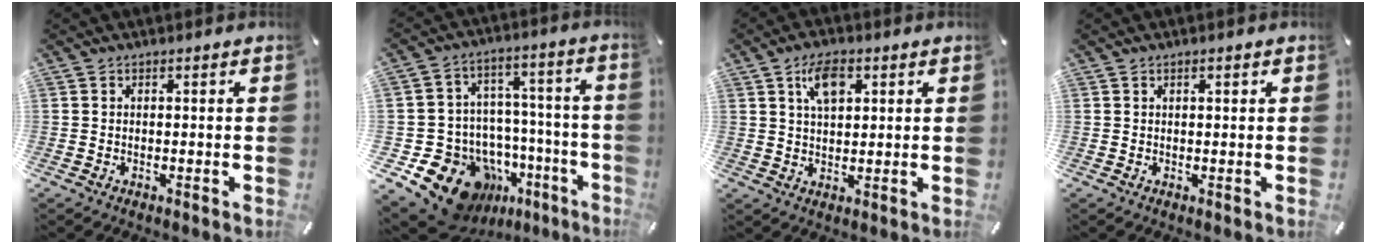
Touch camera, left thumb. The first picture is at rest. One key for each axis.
{"total": 17.4, "fx": -10.2, "fy": 12.3, "fz": 6.9, "tx": -0.101, "ty": 0.044, "tz": -0.149}
{"total": 6.6, "fx": 3.0, "fy": 3.7, "fz": 4.6, "tx": -0.076, "ty": 0.000, "tz": 0.049}
{"total": 1.1, "fx": 0.3, "fy": 0.4, "fz": 0.9, "tx": -0.018, "ty": 0.004, "tz": 0.004}